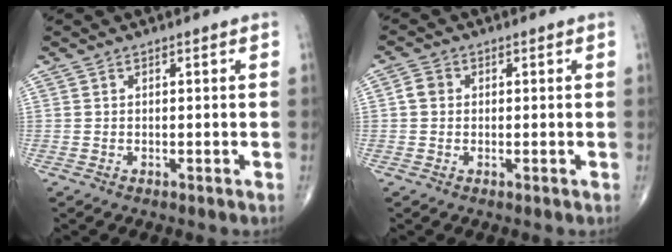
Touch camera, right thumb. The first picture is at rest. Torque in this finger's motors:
{"motor_torque": [0.11, 1.22, 0.25, -0.04, -0.01]}